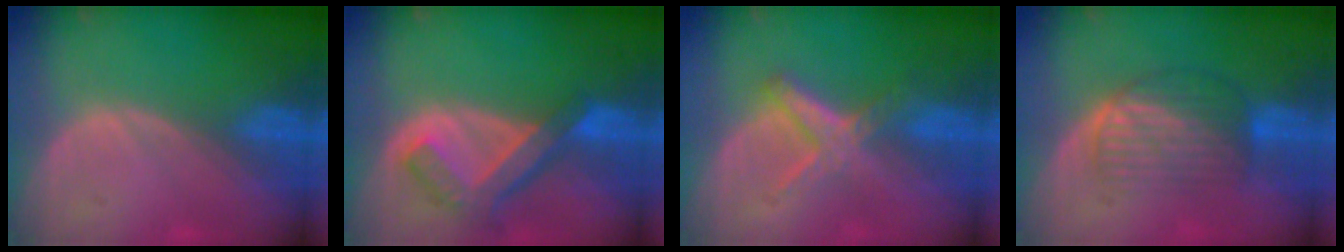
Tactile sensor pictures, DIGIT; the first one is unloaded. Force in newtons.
{"total": 7.6, "press": 6.5, "slide": 3.8}
{"total": 5.8, "press": 5.4, "slide": 1.9}
{"total": 6.5, "press": 6.3, "slide": 1.5}